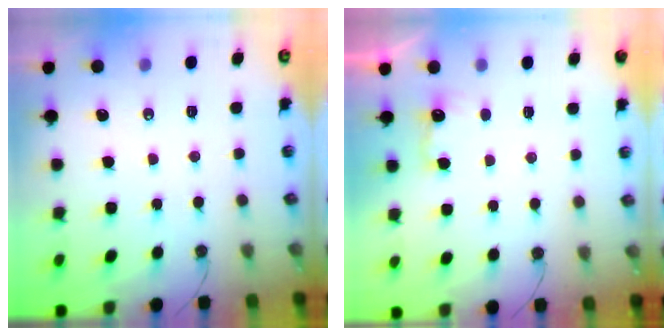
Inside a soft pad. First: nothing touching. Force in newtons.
{"total": 3.5, "press": 3.3, "slide": 1.0}